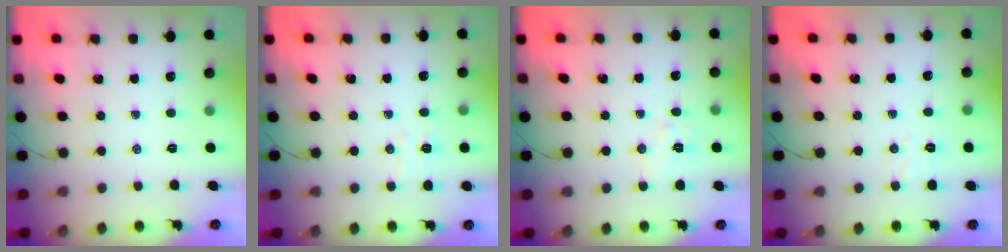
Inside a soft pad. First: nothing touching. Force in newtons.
{"total": 4.6, "press": 4.4, "slide": 1.2}
{"total": 6.0, "press": 6.0, "slide": 0.7}
{"total": 4.0, "press": 3.9, "slide": 0.9}